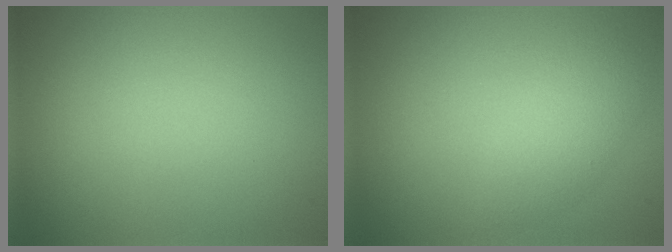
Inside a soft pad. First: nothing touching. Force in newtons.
{"total": 3.0, "press": 3.0, "slide": 0.1}